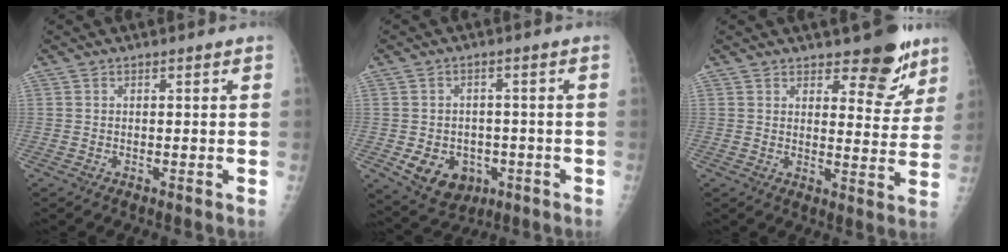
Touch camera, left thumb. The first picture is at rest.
{"total": 8.9, "force": [-2.7, 7.2, 4.5], "torque": [-0.051, 0.011, -0.025]}
{"total": 9.5, "force": [6.9, 4.1, 5.1], "torque": [-0.025, -0.047, 0.096]}